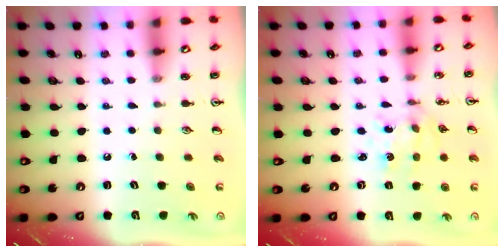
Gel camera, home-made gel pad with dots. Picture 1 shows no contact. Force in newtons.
{"total": 2.6, "press": 2.4, "slide": 0.9}